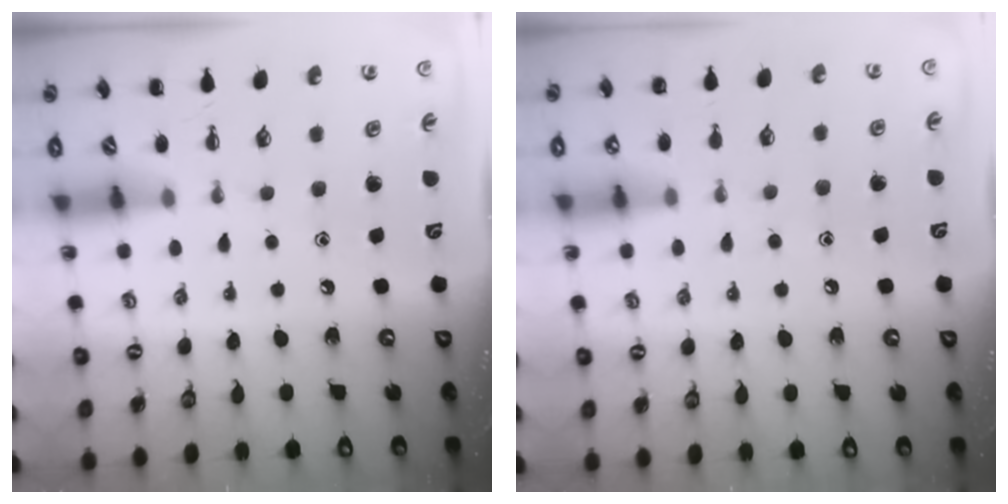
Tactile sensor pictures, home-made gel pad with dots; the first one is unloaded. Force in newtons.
{"total": 5.9, "press": 5.7, "slide": 1.5}